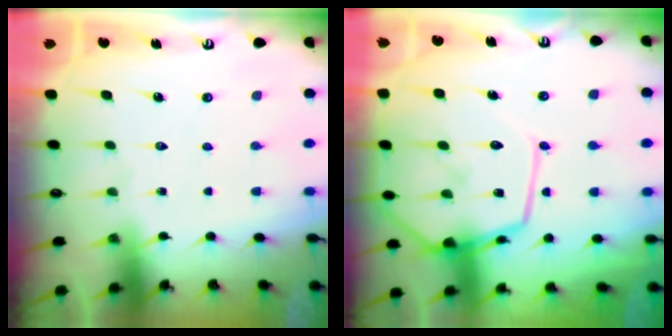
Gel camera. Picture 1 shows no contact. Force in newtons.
{"total": 18.3, "press": 18.2, "slide": 1.6}